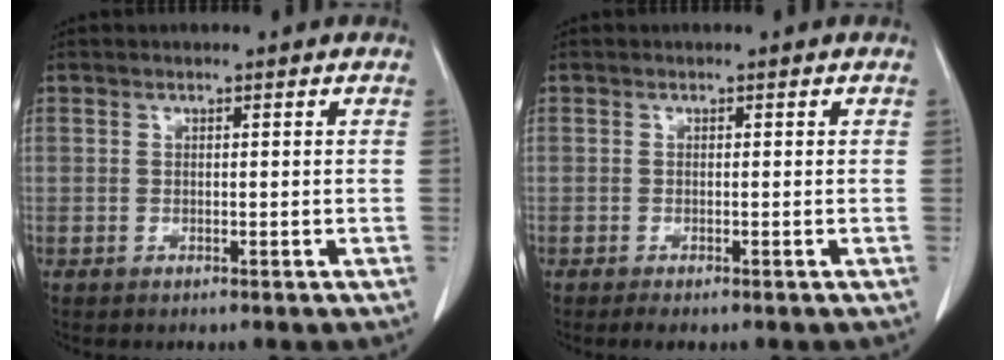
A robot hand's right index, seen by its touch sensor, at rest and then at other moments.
{"total": 1.3, "force": [-0.9, 0.3, 0.9], "torque": [-0.012, -0.002, -0.013]}